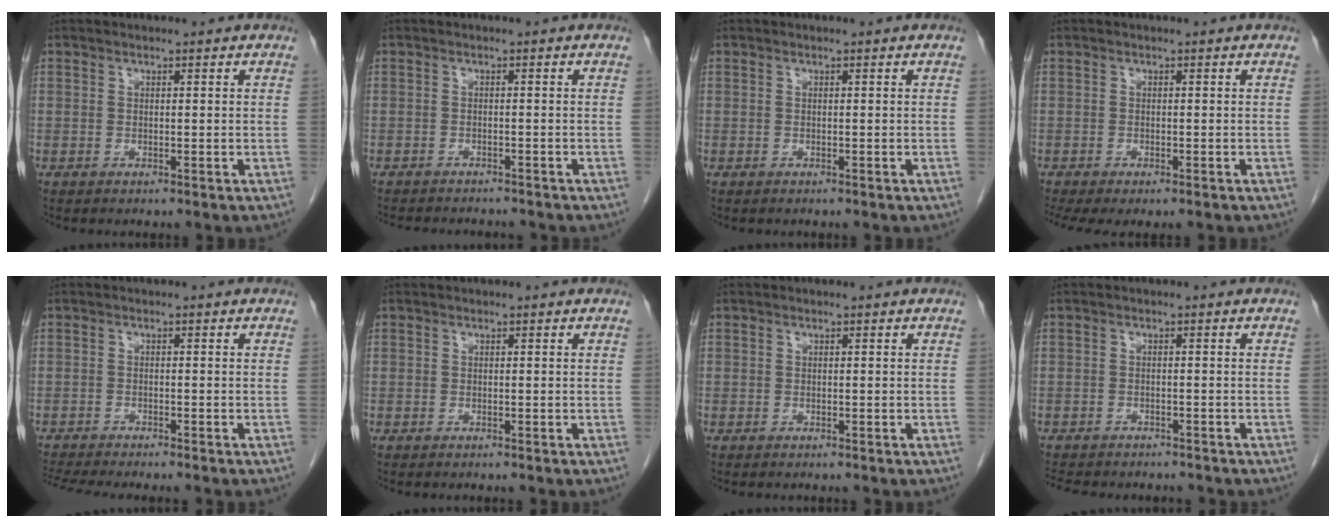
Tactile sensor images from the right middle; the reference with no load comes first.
{"total": 7.2, "force": [-6.6, 1.7, 2.2], "torque": [-0.031, -0.003, -0.085]}
{"total": 0.0}
{"total": 6.0, "force": [-4.7, 1.7, 3.4], "torque": [-0.053, -0.006, -0.069]}
{"total": 8.1, "force": [-7.3, 0.1, 3.5], "torque": [-0.051, -0.012, -0.113]}
{"total": 0.0}
{"total": 0.0}
{"total": 9.1, "force": [-7.9, 3.2, 3.3], "torque": [-0.065, 0.000, -0.099]}